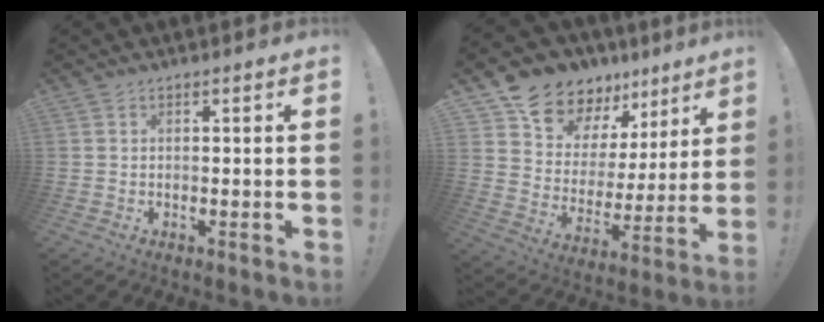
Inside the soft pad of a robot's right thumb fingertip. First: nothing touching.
{"total": 13.1, "force": [11.1, 6.6, 2.1], "torque": [-0.048, -0.096, 0.211]}